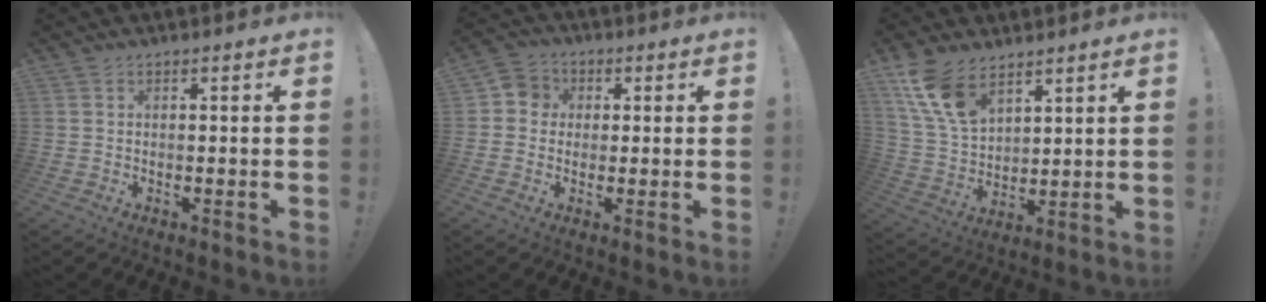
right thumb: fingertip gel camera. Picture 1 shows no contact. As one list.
[{"total": 5.1, "force": [0.0, 4.9, 1.3], "torque": [-0.016, 0.011, -0.001]}, {"total": 13.5, "force": [8.7, 7.2, 7.4], "torque": [-0.154, -0.042, 0.170]}]